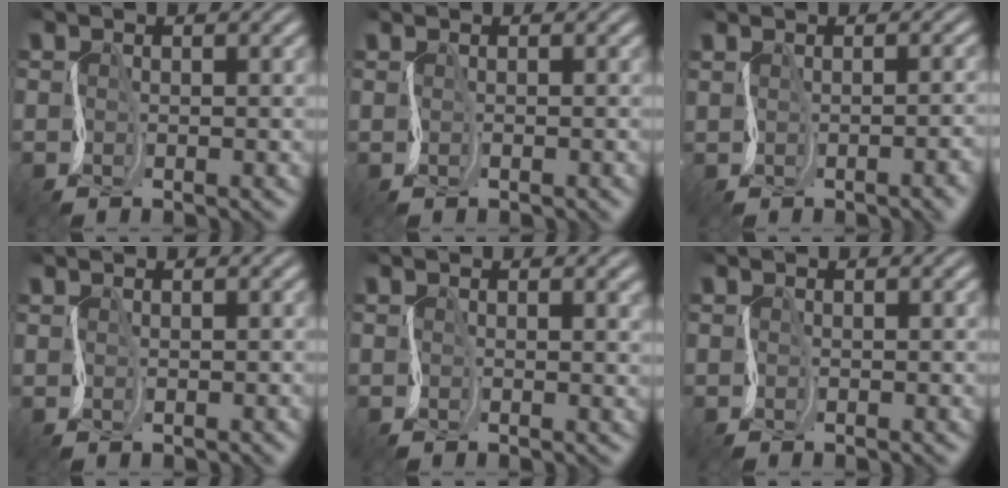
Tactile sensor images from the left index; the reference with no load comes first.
{"total": 0.8, "force": [0.2, -0.3, -0.8], "torque": [0.008, 0.000, 0.004]}
{"total": 2.8, "force": [-0.7, 1.4, 2.3], "torque": [-0.002, 0.007, 0.004]}
{"total": 0.8, "force": [0.5, -0.1, -0.6], "torque": [0.008, 0.002, 0.011]}
{"total": 1.4, "force": [0.6, 0.8, 1.0], "torque": [-0.002, 0.005, 0.008]}
{"total": 0.0}